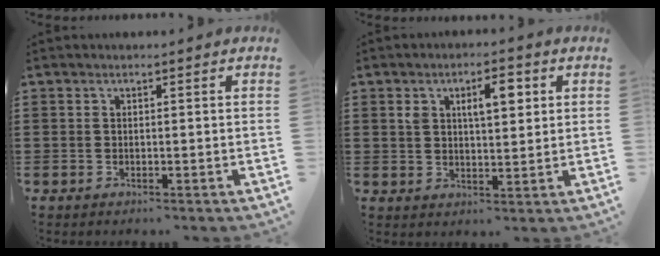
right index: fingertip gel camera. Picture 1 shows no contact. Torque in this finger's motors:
{"motor_torque": [0.83, 0.41, 0.39, 0.10]}